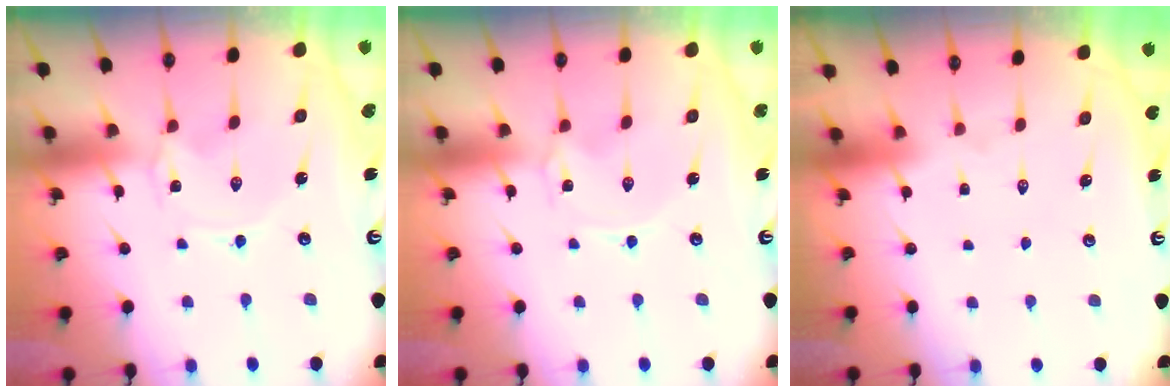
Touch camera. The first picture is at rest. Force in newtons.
{"total": 0.0}
{"total": 1.4, "press": 1.4, "slide": 0.2}